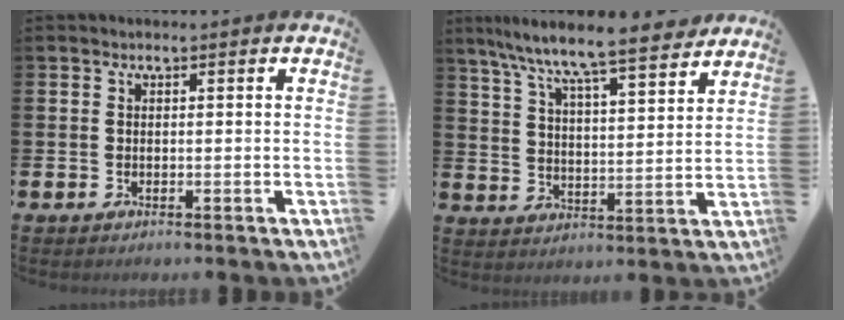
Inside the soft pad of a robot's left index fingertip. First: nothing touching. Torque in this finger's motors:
{"motor_torque": [0.60, -0.73, 1.05, 0.21]}